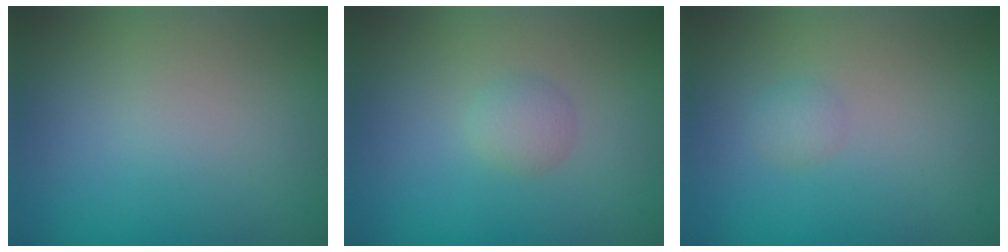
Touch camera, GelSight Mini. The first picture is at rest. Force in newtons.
{"total": 1.5, "press": 1.5, "slide": 0.1}
{"total": 1.0, "press": 1.0, "slide": 0.1}